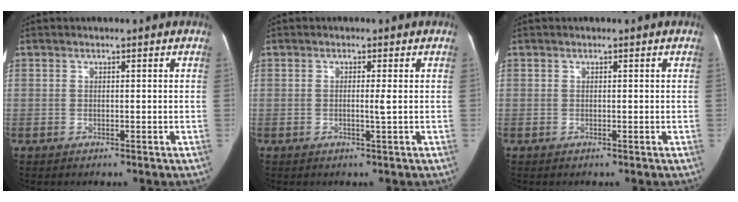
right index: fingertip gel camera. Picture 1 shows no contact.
{"total": 1.2, "force": [-0.1, -0.4, 1.1], "torque": [-0.017, -0.002, -0.006]}
{"total": 0.0}